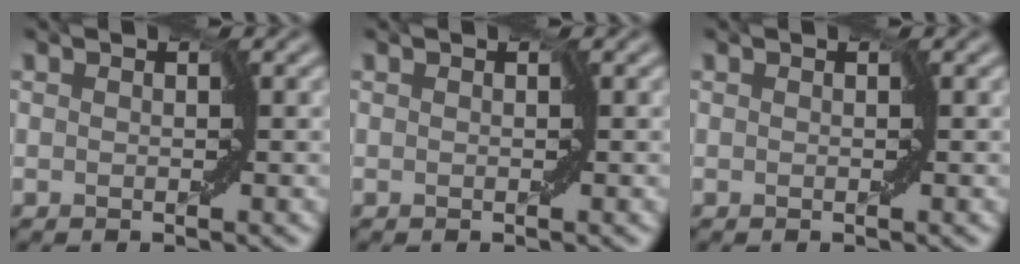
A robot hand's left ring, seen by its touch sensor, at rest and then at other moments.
{"total": 0.0}
{"total": 0.0}